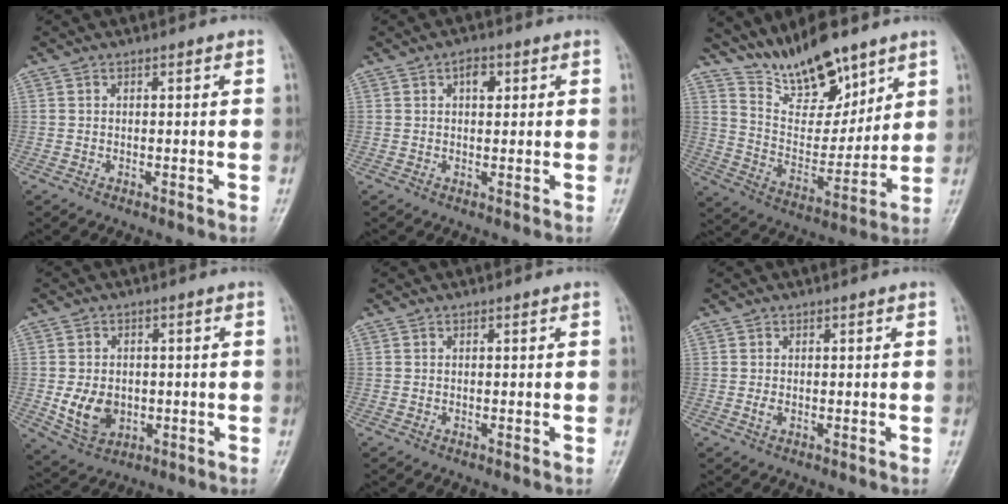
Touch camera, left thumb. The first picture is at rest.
{"total": 2.9, "force": [1.1, 1.7, 2.1], "torque": [-0.025, 0.001, 0.012]}
{"total": 14.4, "force": [11.1, 5.5, 7.3], "torque": [-0.084, -0.074, 0.208]}
{"total": 7.6, "force": [-1.0, 5.8, 4.8], "torque": [-0.066, -0.003, -0.004]}
{"total": 0.0}
{"total": 0.9, "force": [-0.1, 0.6, 0.7], "torque": [-0.013, -0.002, -0.002]}